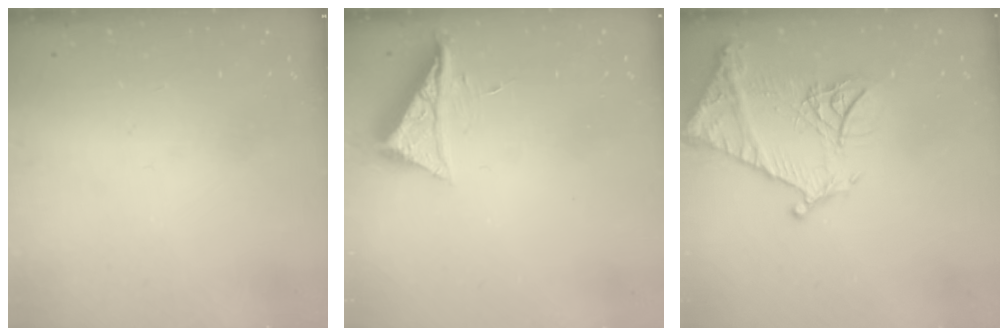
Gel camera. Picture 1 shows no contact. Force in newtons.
{"total": 7.4, "press": 7.4, "slide": 0.3}
{"total": 17.2, "press": 17.1, "slide": 1.7}